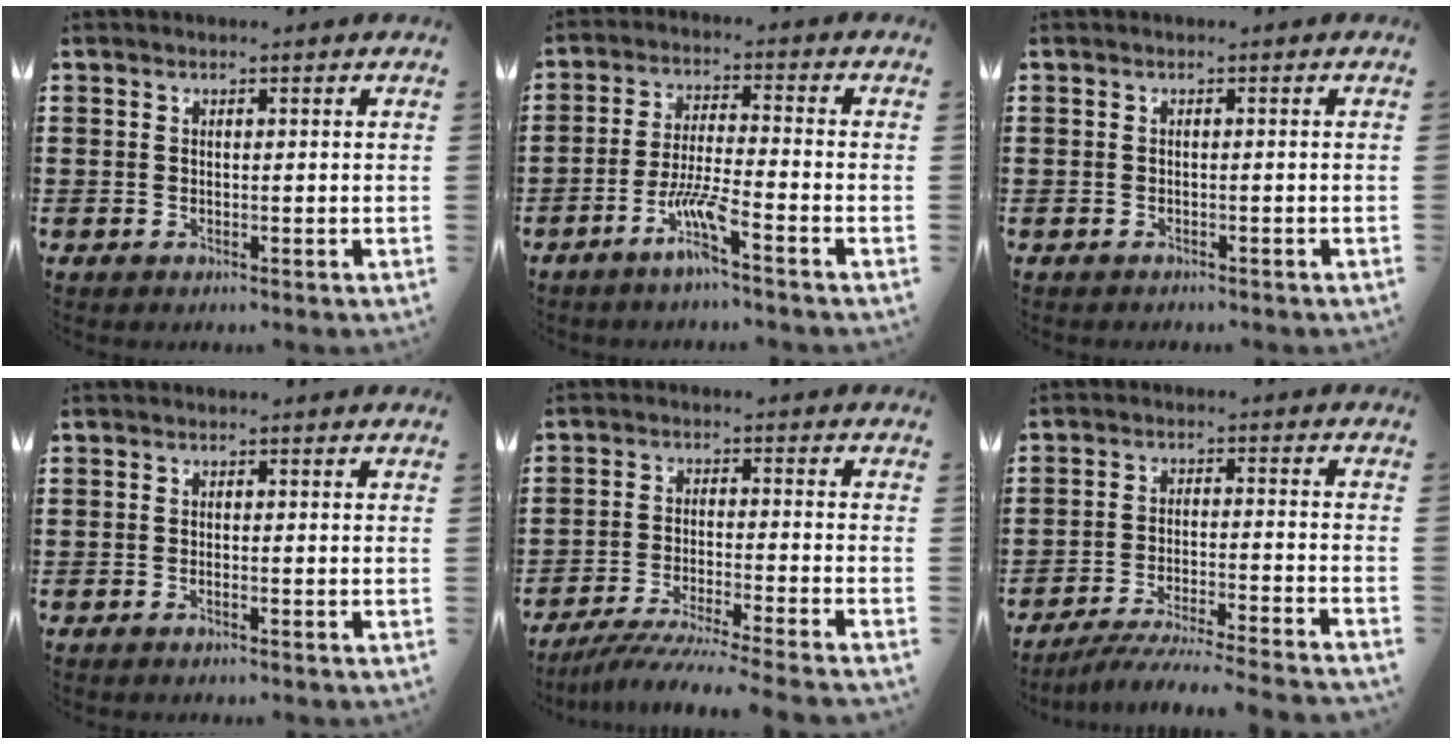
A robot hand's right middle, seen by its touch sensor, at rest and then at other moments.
{"total": 6.1, "force": [-3.9, 0.4, 4.8], "torque": [-0.097, -0.006, -0.073]}
{"total": 0.5, "force": [-0.5, 0.1, 0.0], "torque": [-0.002, 0.000, -0.011]}
{"total": 0.5, "force": [-0.3, 0.0, 0.4], "torque": [-0.008, -0.002, -0.006]}
{"total": 5.4, "force": [-5.0, -0.5, 2.0], "torque": [-0.045, -0.020, -0.102]}
{"total": 5.8, "force": [-5.5, -0.3, 1.9], "torque": [-0.042, -0.015, -0.111]}